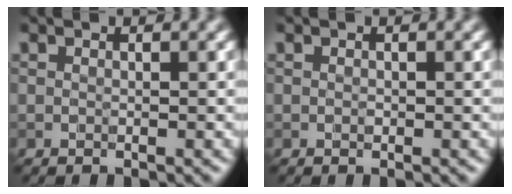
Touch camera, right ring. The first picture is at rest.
{"total": 0.0}